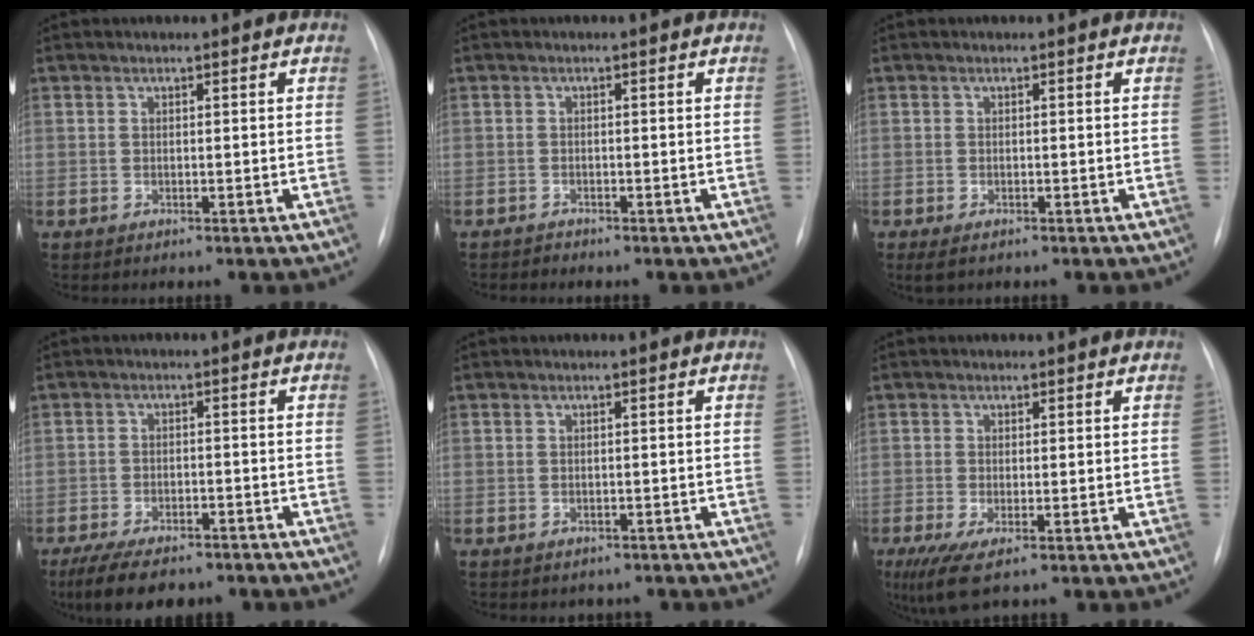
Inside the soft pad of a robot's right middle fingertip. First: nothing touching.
{"total": 0.8, "force": [-0.7, 0.1, -0.2], "torque": [0.002, -0.003, -0.015]}
{"total": 2.0, "force": [-1.3, 0.9, 1.2], "torque": [-0.024, -0.004, -0.015]}
{"total": 10.7, "force": [-8.4, 3.8, 5.5], "torque": [-0.088, -0.009, -0.122]}
{"total": 2.2, "force": [-1.8, 1.2, 0.2], "torque": [-0.005, 0.007, -0.021]}
{"total": 4.8, "force": [-2.1, 1.4, 4.1], "torque": [-0.081, -0.015, -0.032]}